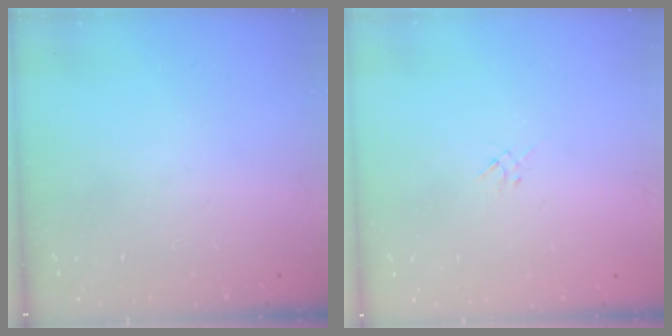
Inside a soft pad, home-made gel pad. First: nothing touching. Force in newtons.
{"total": 1.3, "press": 1.2, "slide": 0.5}